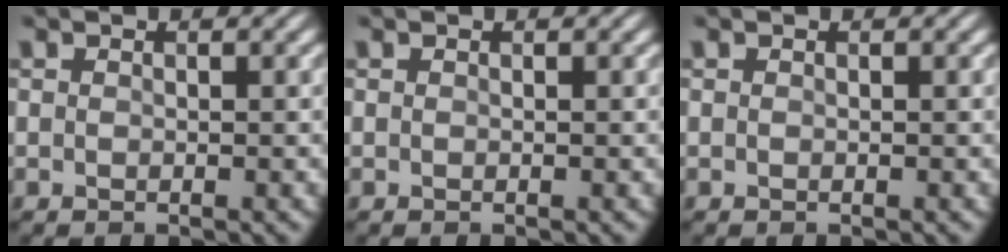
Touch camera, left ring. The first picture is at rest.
{"total": 0.0}
{"total": 0.0}